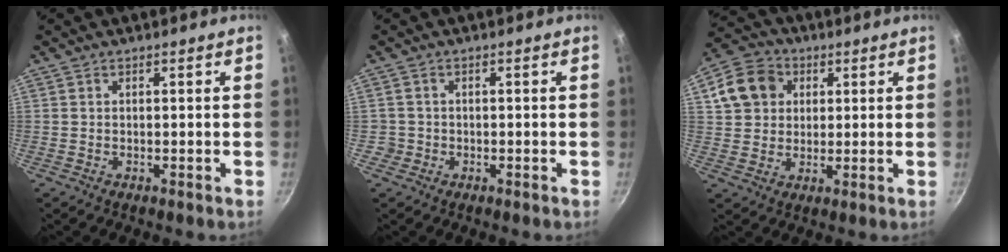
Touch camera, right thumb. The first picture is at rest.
{"total": 1.9, "force": [-0.6, 1.8, 0.2], "torque": [0.008, 0.013, -0.005]}
{"total": 10.6, "force": [3.3, 8.9, 4.7], "torque": [-0.061, 0.012, 0.050]}